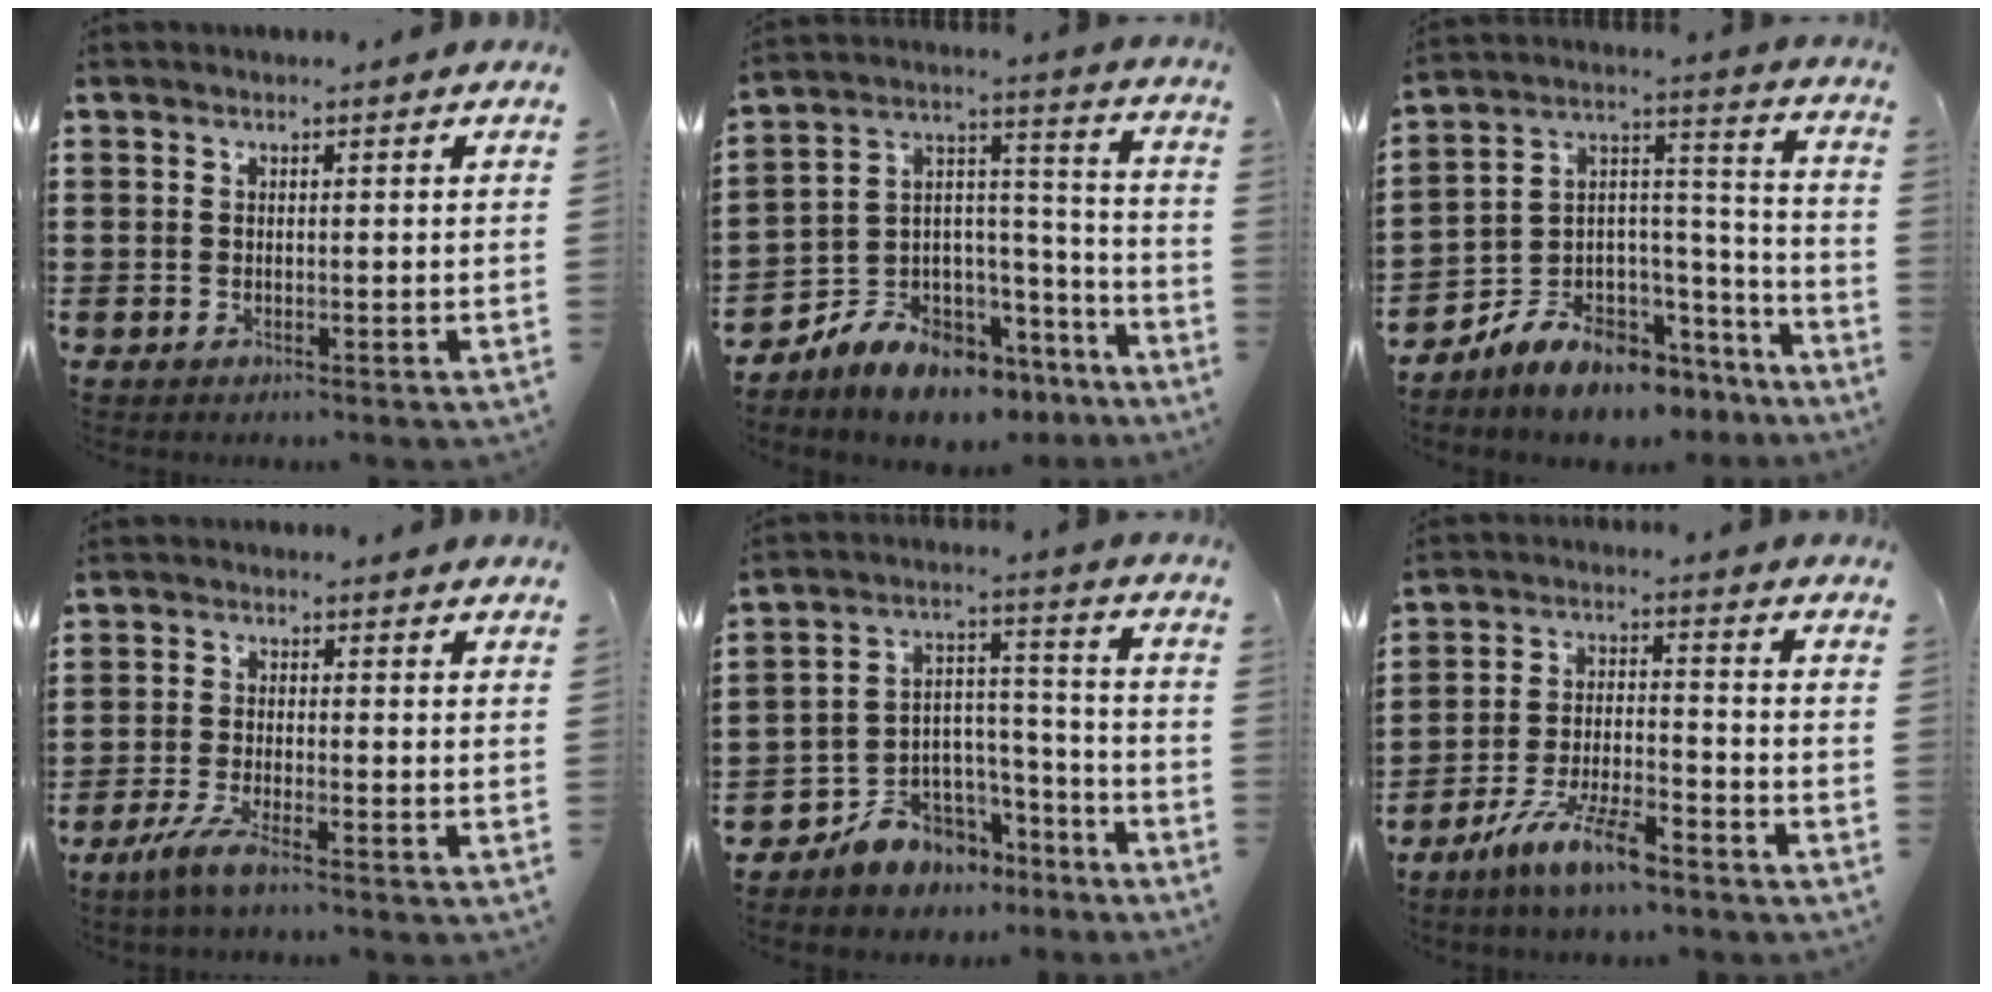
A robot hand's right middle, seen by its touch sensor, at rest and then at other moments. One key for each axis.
{"total": 7.8, "fx": -7.0, "fy": 3.4, "fz": 0.7, "tx": -0.041, "ty": -0.002, "tz": -0.141}
{"total": 7.7, "fx": -6.5, "fy": 3.6, "fz": 1.8, "tx": -0.051, "ty": 0.005, "tz": -0.128}
{"total": 4.2, "fx": -3.0, "fy": 0.1, "fz": 3.0, "tx": -0.078, "ty": -0.016, "tz": -0.059}
{"total": 7.3, "fx": -6.2, "fy": 3.8, "fz": 0.1, "tx": -0.009, "ty": 0.017, "tz": -0.117}
{"total": 8.4, "fx": -6.5, "fy": 1.4, "fz": 5.2, "tx": -0.112, "ty": 0.000, "tz": -0.126}